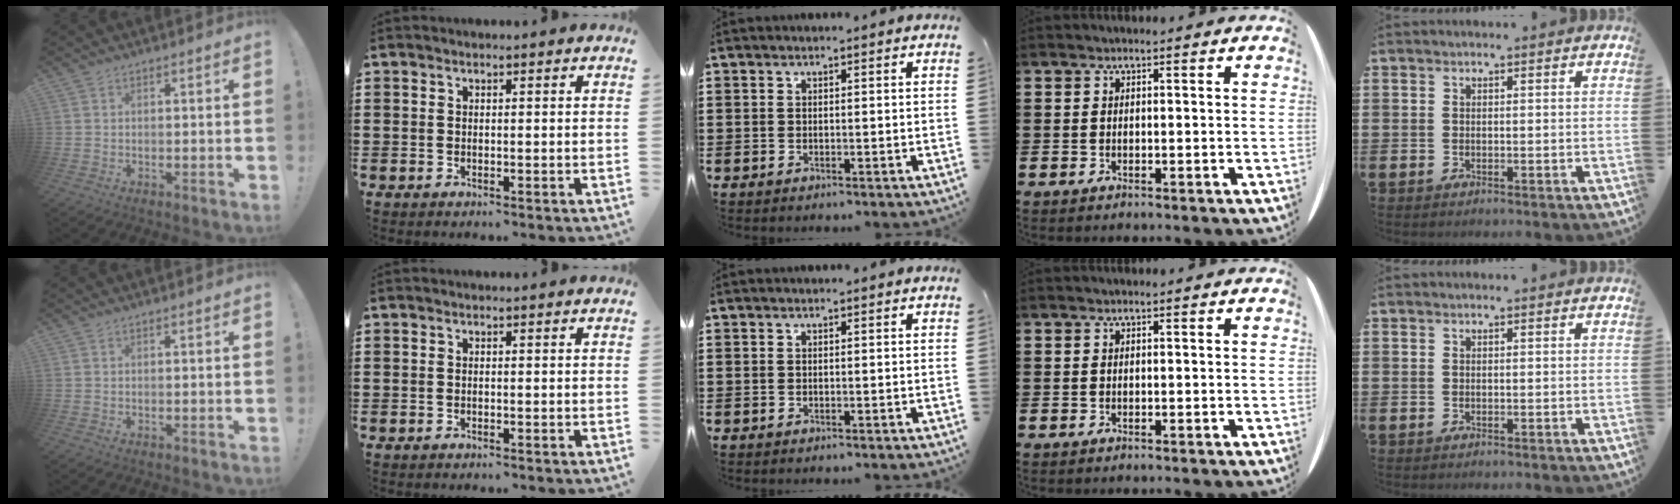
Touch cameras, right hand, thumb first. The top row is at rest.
{}